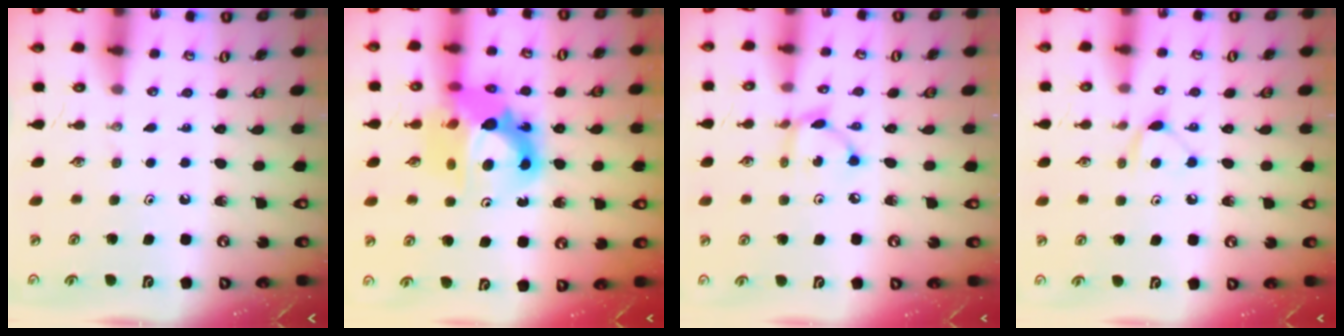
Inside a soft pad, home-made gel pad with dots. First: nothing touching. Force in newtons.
{"total": 14.0, "press": 13.9, "slide": 1.7}
{"total": 5.9, "press": 5.9, "slide": 0.1}
{"total": 6.1, "press": 6.1, "slide": 0.8}